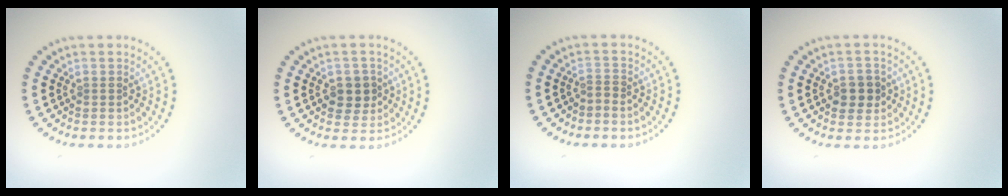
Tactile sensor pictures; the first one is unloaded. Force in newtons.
{"total": 2.6, "press": 2.5, "slide": 0.7}
{"total": 0.8, "press": 0.2, "slide": 0.7}
{"total": 2.4, "press": 2.4, "slide": 0.4}